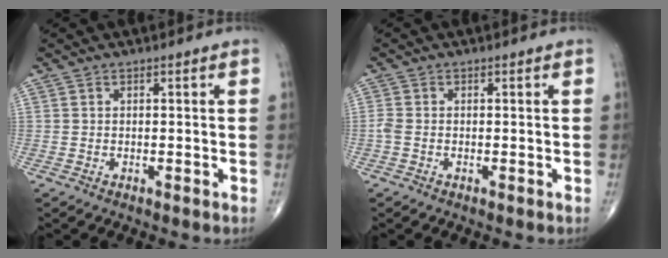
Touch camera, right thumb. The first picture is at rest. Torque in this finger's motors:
{"motor_torque": [0.01, -0.24, 0.06, -0.18, -0.05]}